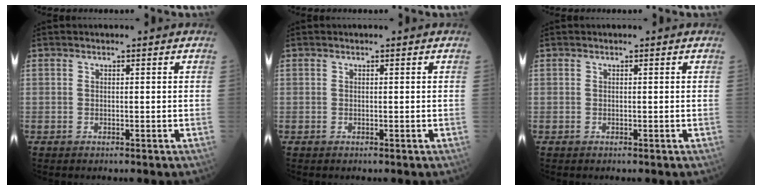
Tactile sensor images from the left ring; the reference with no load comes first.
{"total": 0.0}
{"total": 0.0}